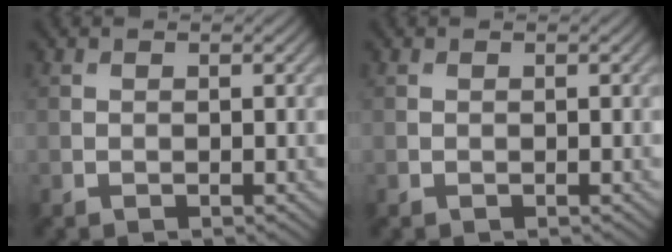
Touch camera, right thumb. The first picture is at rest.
{"total": 0.0}